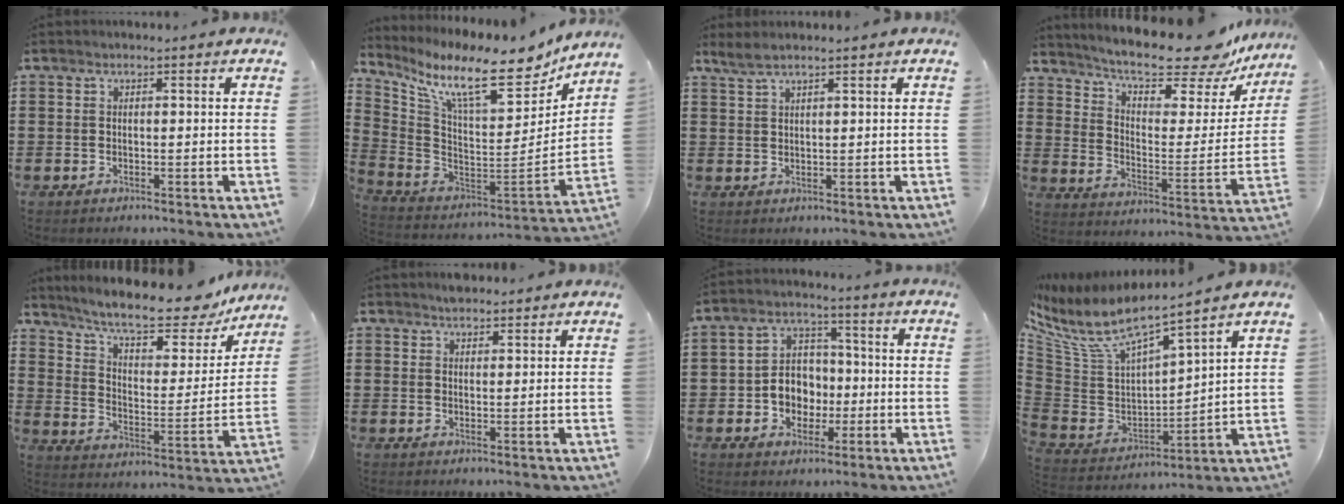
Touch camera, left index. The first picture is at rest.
{"total": 12.8, "force": [9.4, 2.6, 8.4], "torque": [-0.181, -0.069, 0.154]}
{"total": 2.1, "force": [1.7, 0.1, 1.2], "torque": [-0.028, 0.001, 0.032]}
{"total": 12.5, "force": [10.6, 2.3, 6.2], "torque": [-0.121, -0.075, 0.175]}
{"total": 11.3, "force": [9.8, 1.8, 5.4], "torque": [-0.118, -0.062, 0.162]}
{"total": 1.9, "force": [1.8, 0.6, 0.2], "torque": [-0.008, 0.003, 0.035]}
{"total": 6.5, "force": [-1.4, 5.7, 2.7], "torque": [-0.057, 0.016, -0.026]}
{"total": 7.1, "force": [5.0, 1.9, 4.6], "torque": [-0.117, -0.041, 0.081]}